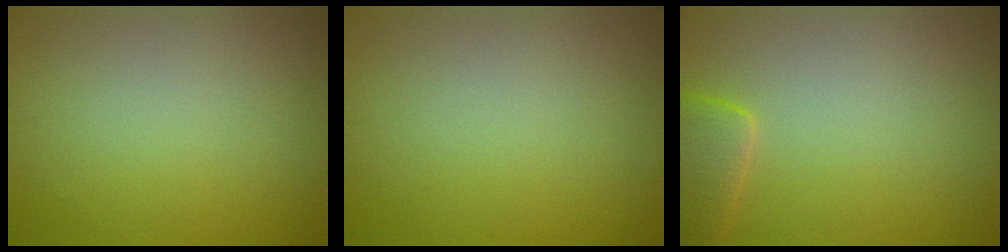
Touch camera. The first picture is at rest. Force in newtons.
{"total": 0.0}
{"total": 3.4, "press": 3.4, "slide": 0.3}